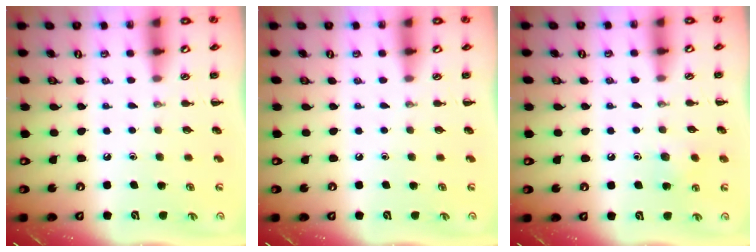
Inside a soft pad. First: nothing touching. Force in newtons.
{"total": 0.0}
{"total": 5.9, "press": 5.7, "slide": 1.4}